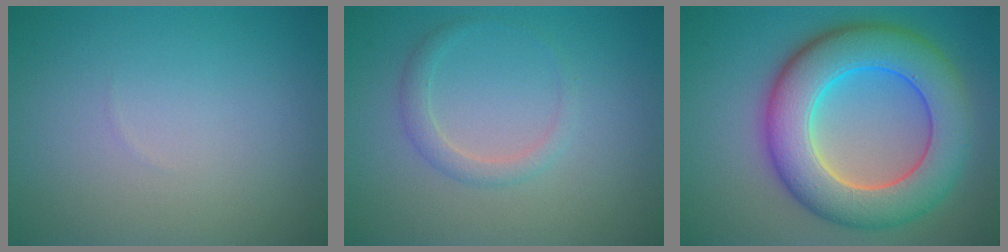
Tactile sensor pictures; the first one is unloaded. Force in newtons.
{"total": 1.7, "press": 1.7, "slide": 0.1}
{"total": 10.4, "press": 10.3, "slide": 0.6}